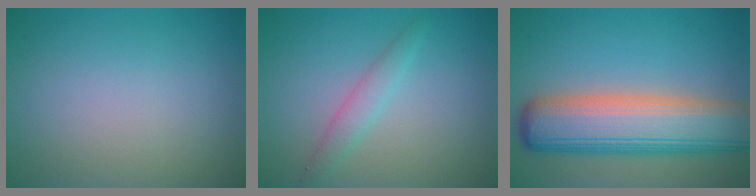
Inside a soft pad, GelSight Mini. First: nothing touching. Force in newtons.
{"total": 1.9, "press": 1.9, "slide": 0.1}
{"total": 10.5, "press": 10.4, "slide": 0.9}